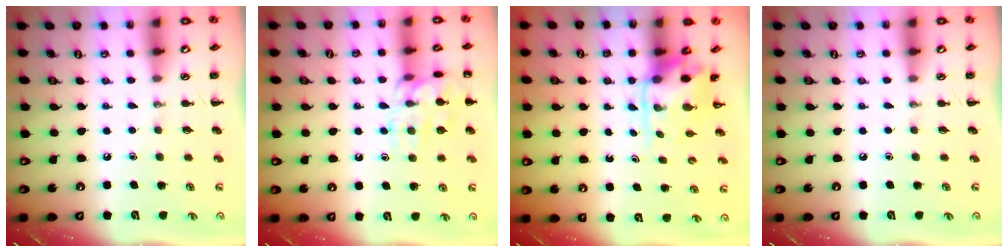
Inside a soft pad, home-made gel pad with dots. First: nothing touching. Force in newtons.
{"total": 14.7, "press": 14.7, "slide": 0.4}
{"total": 3.6, "press": 3.5, "slide": 0.8}
{"total": 0.0}